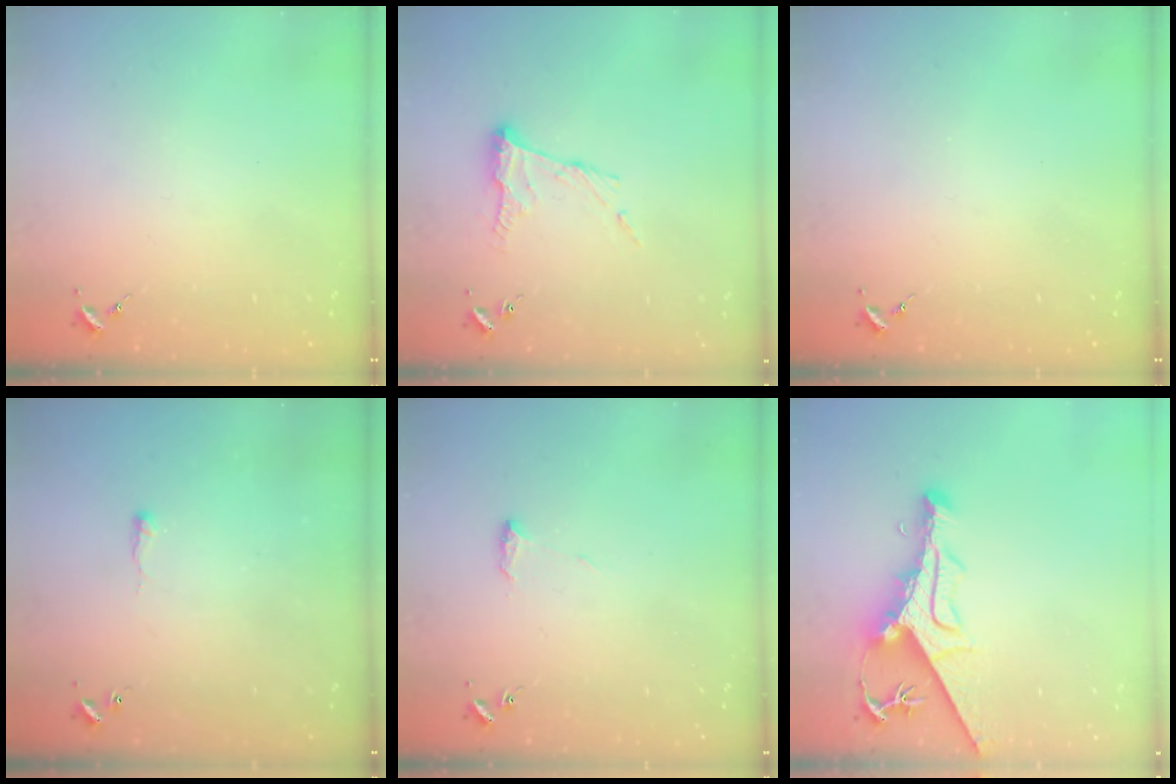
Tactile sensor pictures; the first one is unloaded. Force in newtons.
{"total": 9.6, "press": 9.6, "slide": 0.8}
{"total": 0.0}
{"total": 2.1, "press": 2.1, "slide": 0.5}
{"total": 5.8, "press": 5.7, "slide": 0.8}
{"total": 11.3, "press": 11.2, "slide": 1.1}